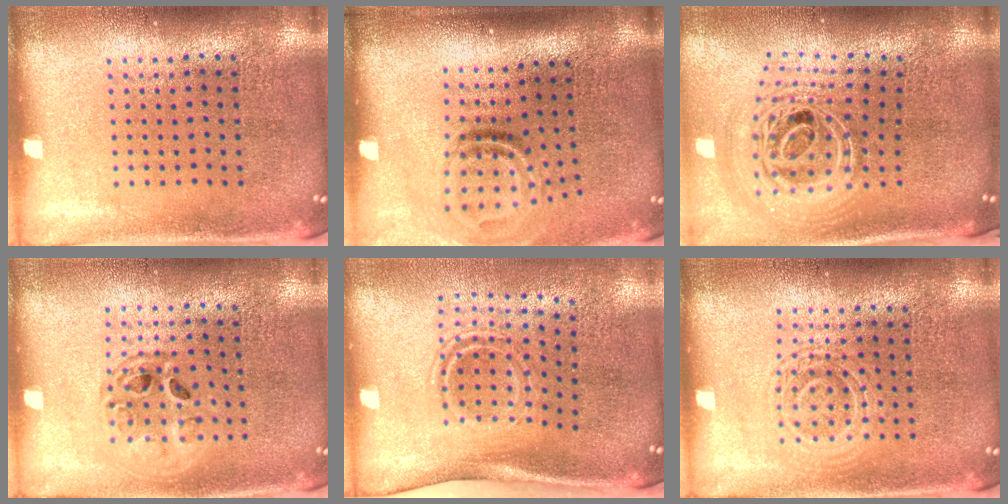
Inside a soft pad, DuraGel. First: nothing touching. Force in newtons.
{"total": 1.9, "press": 1.1, "slide": 1.6}
{"total": 2.9, "press": 2.0, "slide": 2.1}
{"total": 1.5, "press": 1.3, "slide": 0.7}
{"total": 1.9, "press": 1.1, "slide": 1.5}
{"total": 2.2, "press": 2.1, "slide": 0.4}